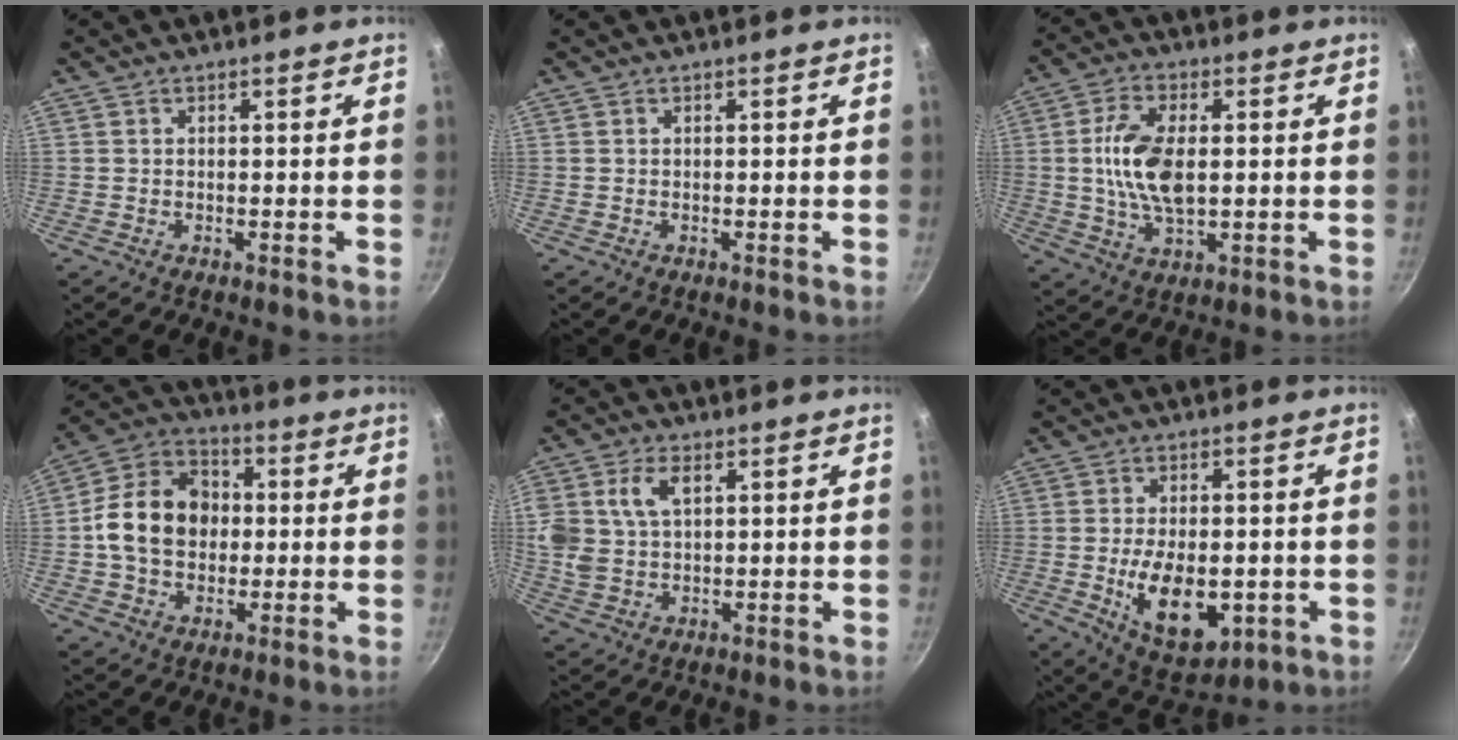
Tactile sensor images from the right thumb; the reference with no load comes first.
{"total": 0.0}
{"total": 11.2, "force": [0.6, 5.8, 9.5], "torque": [-0.181, 0.006, 0.011]}
{"total": 14.9, "force": [0.2, 11.7, 9.3], "torque": [-0.132, 0.026, -0.013]}
{"total": 11.0, "force": [3.3, 7.4, 7.4], "torque": [-0.146, 0.002, 0.064]}
{"total": 13.3, "force": [-2.6, 7.6, 10.7], "torque": [-0.149, -0.004, -0.025]}